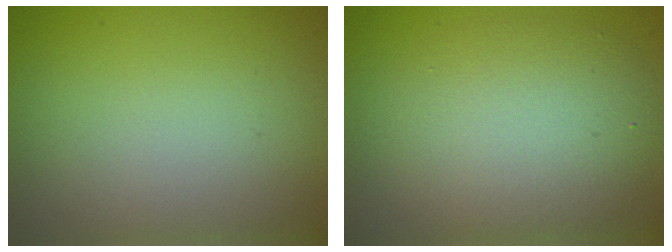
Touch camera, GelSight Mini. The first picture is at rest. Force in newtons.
{"total": 5.4, "press": 5.3, "slide": 0.5}